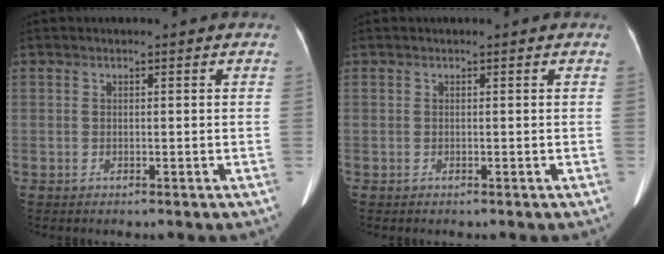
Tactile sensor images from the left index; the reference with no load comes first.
{"total": 0.0}